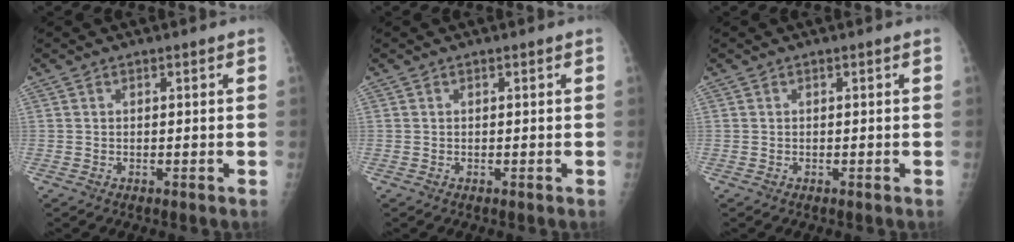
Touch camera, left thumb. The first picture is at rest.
{"total": 0.0}
{"total": 0.0}